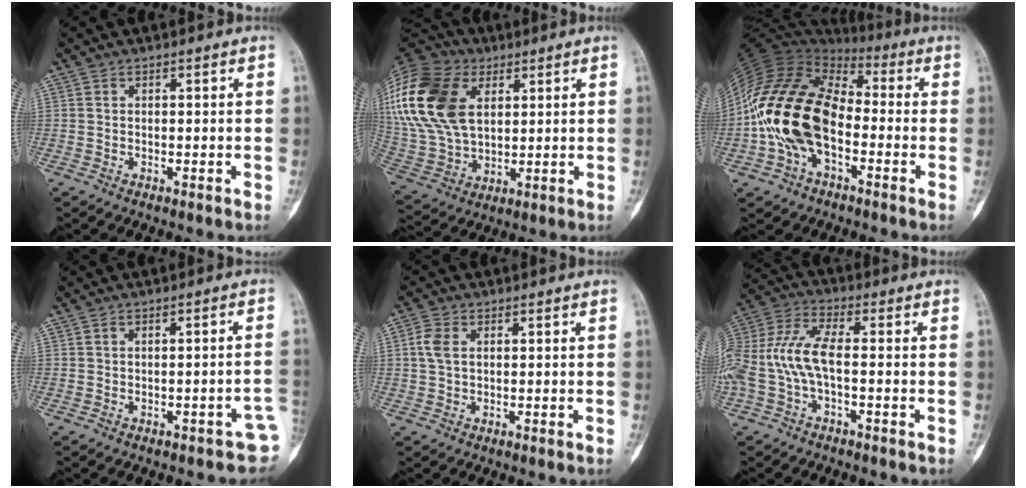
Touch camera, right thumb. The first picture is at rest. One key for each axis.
{"total": 27.5, "fx": 8.9, "fy": 18.1, "fz": 18.6, "tx": -0.430, "ty": 0.025, "tz": 0.174}
{"total": 19.1, "fx": -3.2, "fy": 11.6, "fz": 14.8, "tx": -0.286, "ty": 0.037, "tz": -0.066}
{"total": 4.1, "fx": -1.6, "fy": 1.7, "fz": 3.3, "tx": -0.023, "ty": 0.017, "tz": -0.015}
{"total": 3.5, "fx": 0.8, "fy": 2.2, "fz": 2.6, "tx": -0.064, "ty": 0.011, "tz": 0.011}
{"total": 12.3, "fx": -1.9, "fy": 5.5, "fz": 10.8, "tx": -0.249, "ty": 0.040, "tz": -0.041}